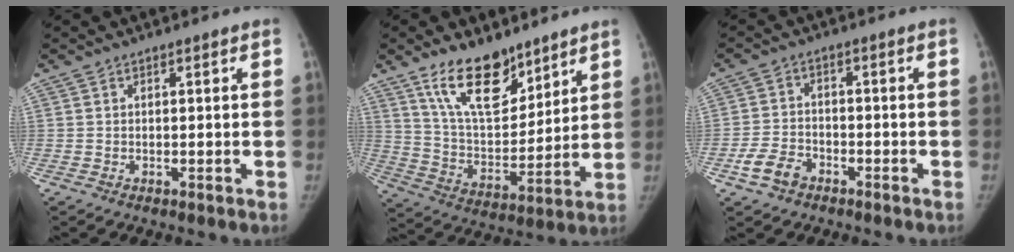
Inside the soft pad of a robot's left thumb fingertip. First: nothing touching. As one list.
[{"total": 15.7, "force": [10.8, 7.3, 8.7], "torque": [-0.108, -0.072, 0.204]}, {"total": 5.6, "force": [-3.2, 3.8, 2.6], "torque": [-0.049, 0.020, -0.058]}]